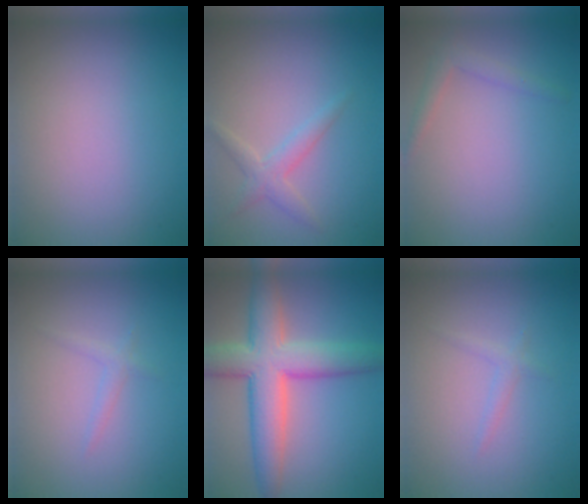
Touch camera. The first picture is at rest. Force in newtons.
{"total": 1.9, "press": 1.9, "slide": 0.1}
{"total": 1.5, "press": 1.5, "slide": 0.1}
{"total": 0.9, "press": 0.9, "slide": 0.1}
{"total": 8.3, "press": 8.3, "slide": 0.3}
{"total": 0.9, "press": 0.9, "slide": 0.1}